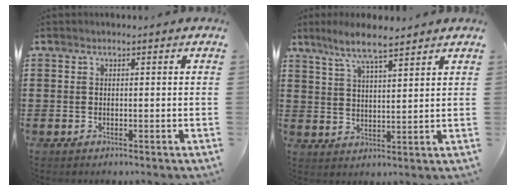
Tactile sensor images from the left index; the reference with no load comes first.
{"total": 6.6, "force": [5.4, 0.7, 3.7], "torque": [-0.086, -0.010, 0.097]}